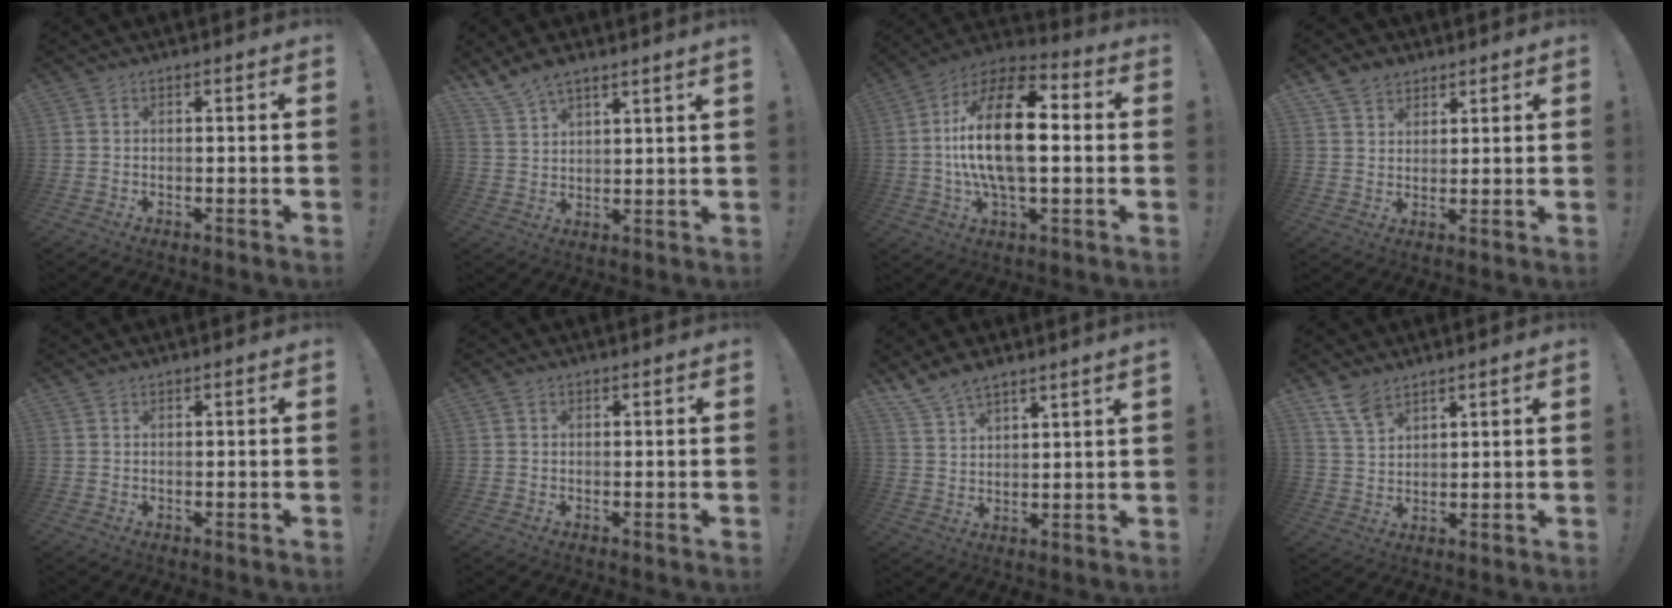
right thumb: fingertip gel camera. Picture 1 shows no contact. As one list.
[{"total": 6.3, "force": [5.8, 1.0, 2.4], "torque": [-0.060, -0.027, 0.110]}, {"total": 21.2, "force": [0.6, 9.6, 18.9], "torque": [-0.344, 0.006, 0.000]}, {"total": 6.2, "force": [4.3, 4.3, 1.2], "torque": [-0.025, -0.021, 0.084]}, {"total": 0.6, "force": [0.5, 0.3, 0.0], "torque": [0.001, -0.002, 0.010]}, {"total": 0.9, "force": [0.4, 0.8, 0.0], "torque": [0.003, 0.000, 0.008]}, {"total": 6.8, "force": [6.3, 1.4, 2.2], "torque": [-0.060, -0.032, 0.122]}, {"total": 7.3, "force": [5.7, 3.5, 2.9], "torque": [-0.050, -0.035, 0.108]}]